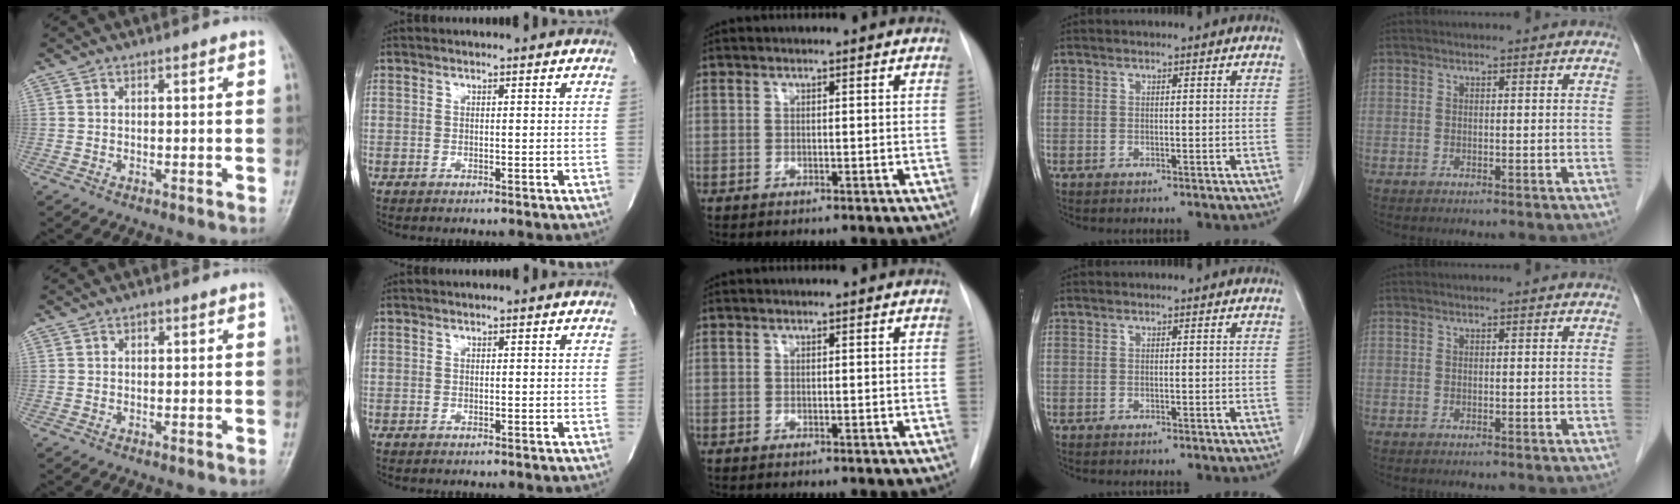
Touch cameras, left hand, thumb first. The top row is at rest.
{"thumb": {"total": 0.9, "force": [0.5, 0.6, 0.6], "torque": [-0.003, -0.001, 0.005]}}